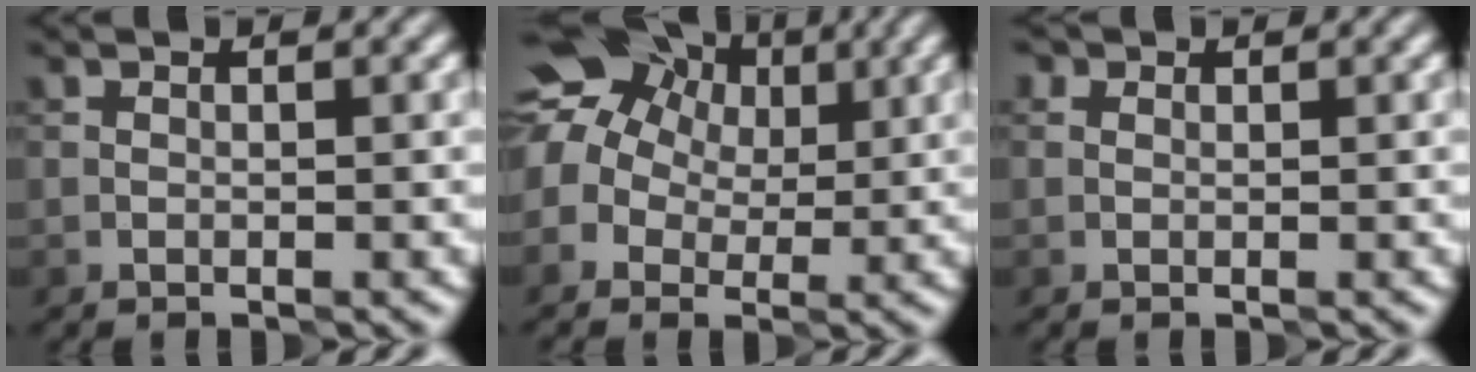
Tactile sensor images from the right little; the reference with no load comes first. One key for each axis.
{"total": 11.4, "fx": 4.0, "fy": 9.2, "fz": 5.5, "tx": -0.118, "ty": 0.046, "tz": 0.043}
{"total": 1.4, "fx": 0.7, "fy": 1.0, "fz": 0.7, "tx": -0.006, "ty": 0.001, "tz": -0.014}